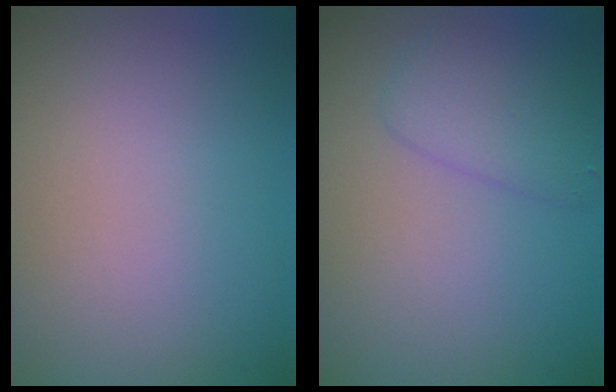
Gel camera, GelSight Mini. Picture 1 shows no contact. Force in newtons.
{"total": 2.5, "press": 2.5, "slide": 0.2}